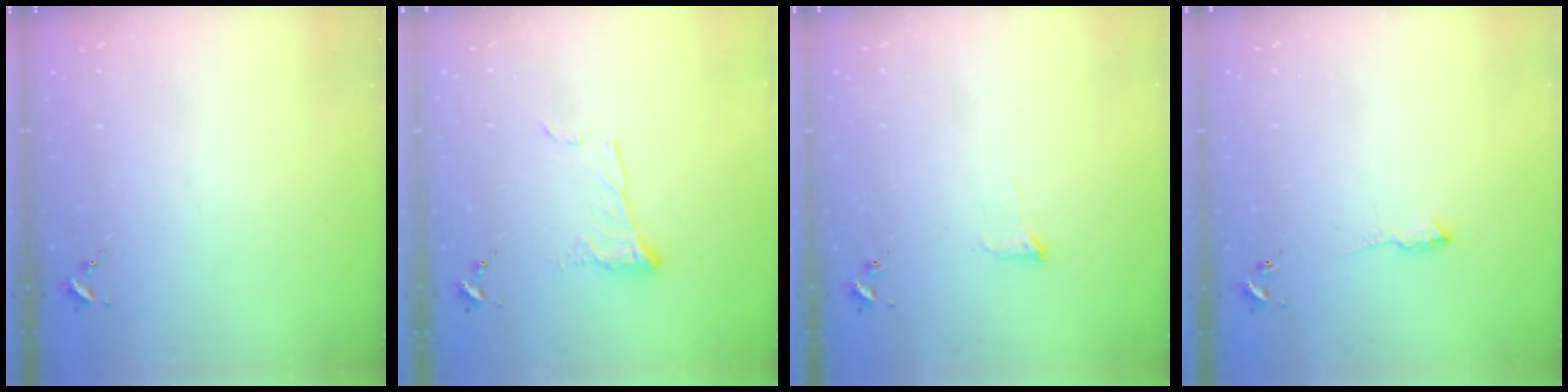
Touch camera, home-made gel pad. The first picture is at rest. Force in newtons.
{"total": 9.0, "press": 9.0, "slide": 0.3}
{"total": 4.5, "press": 4.5, "slide": 0.6}
{"total": 6.5, "press": 6.4, "slide": 0.9}